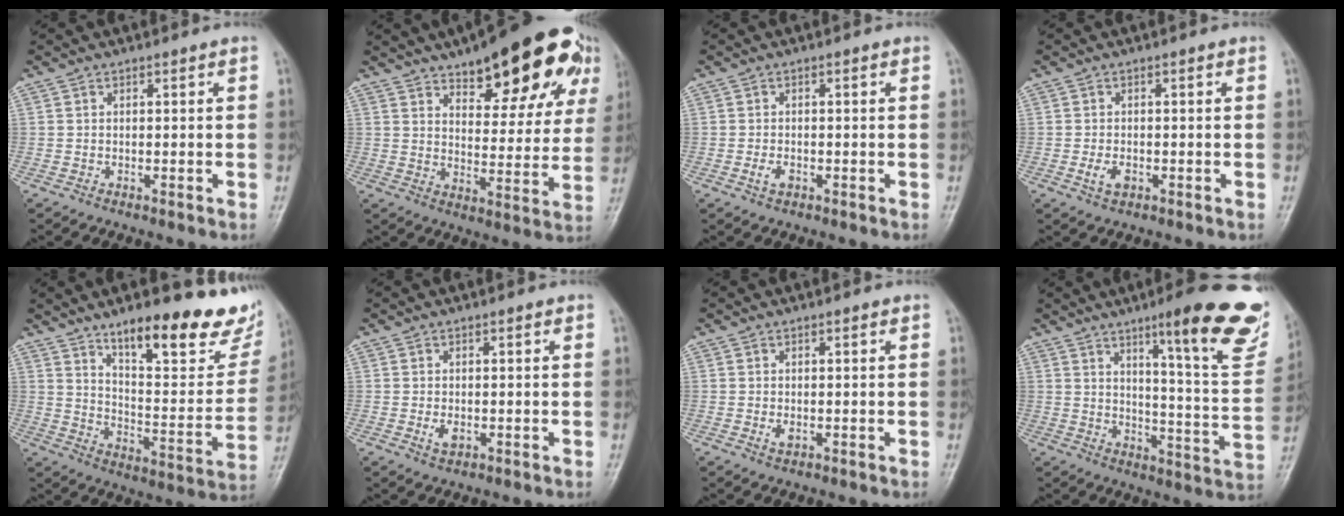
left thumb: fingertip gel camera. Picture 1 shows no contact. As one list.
[{"total": 21.2, "force": [13.0, 8.2, 14.6], "torque": [-0.152, -0.039, 0.180]}, {"total": 1.9, "force": [-0.7, 1.1, 1.3], "torque": [-0.026, 0.001, -0.015]}, {"total": 2.6, "force": [-0.8, 1.6, 1.9], "torque": [-0.037, -0.001, -0.015]}, {"total": 23.9, "force": [16.2, 7.5, 15.9], "torque": [-0.167, -0.089, 0.240]}, {"total": 2.2, "force": [-0.3, 1.3, 1.8], "torque": [-0.032, -0.005, -0.005]}, {"total": 1.7, "force": [0.0, 1.0, 1.4], "torque": [-0.019, -0.003, 0.001]}, {"total": 22.7, "force": [13.5, 4.1, 17.8], "torque": [-0.203, -0.068, 0.182]}]